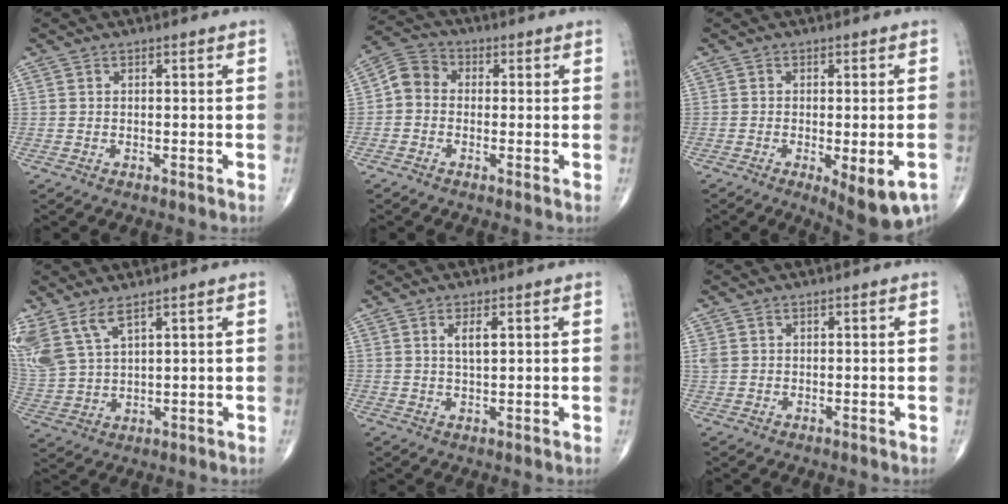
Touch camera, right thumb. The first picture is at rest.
{"total": 5.3, "force": [-0.4, 4.5, 2.8], "torque": [-0.037, 0.018, -0.027]}
{"total": 9.5, "force": [-4.3, 3.0, 7.9], "torque": [-0.102, 0.001, -0.056]}
{"total": 9.9, "force": [6.2, 4.0, 6.6], "torque": [-0.158, -0.017, 0.142]}
{"total": 3.2, "force": [1.2, 1.0, 2.8], "torque": [-0.052, -0.007, 0.022]}
{"total": 1.8, "force": [0.6, 1.4, 0.8], "torque": [-0.021, 0.005, 0.017]}